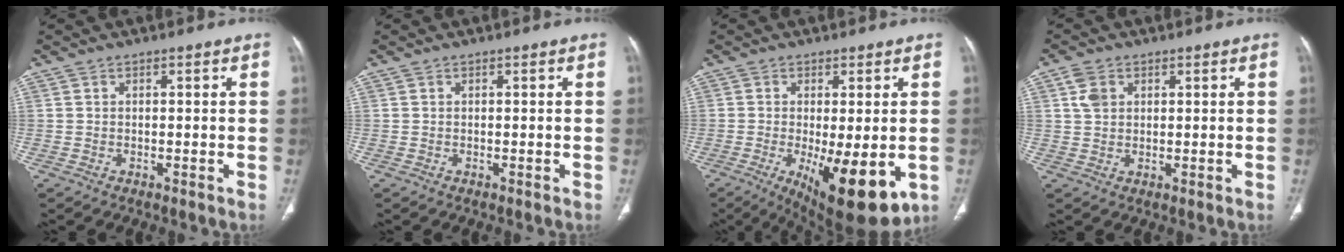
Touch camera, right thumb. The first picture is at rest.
{"total": 0.0}
{"total": 14.2, "force": [-3.9, 4.8, 12.8], "torque": [-0.178, -0.025, -0.041]}
{"total": 3.6, "force": [1.4, 2.7, 2.0], "torque": [-0.034, 0.001, 0.031]}